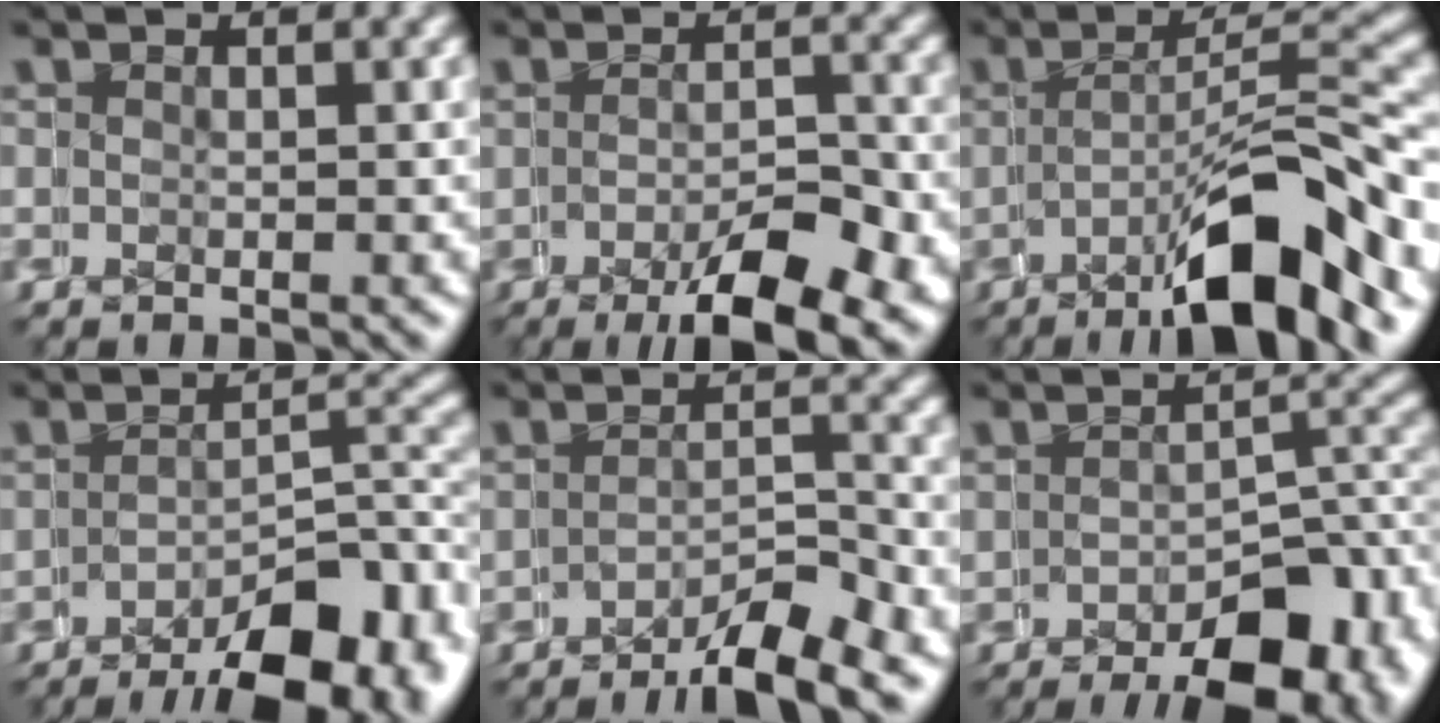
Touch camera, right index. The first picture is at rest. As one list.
[{"total": 6.3, "force": [-4.3, 1.5, 4.4], "torque": [-0.036, -0.006, -0.059]}, {"total": 8.2, "force": [-4.7, 0.8, 6.6], "torque": [-0.073, 0.010, -0.063]}, {"total": 8.8, "force": [-6.5, 2.7, 5.2], "torque": [-0.031, 0.003, -0.096]}, {"total": 4.4, "force": [-4.2, 0.1, 1.6], "torque": [0.014, 0.011, -0.072]}, {"total": 6.6, "force": [-4.5, 2.4, 4.3], "torque": [-0.017, 0.006, -0.068]}]